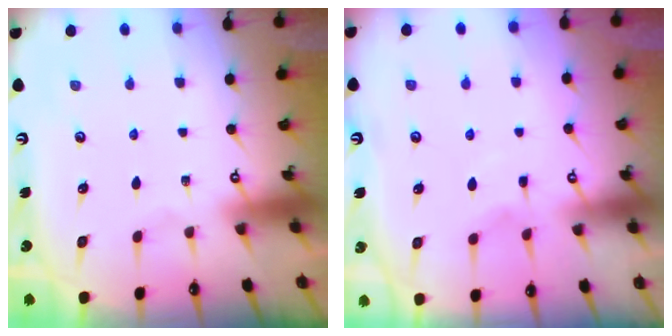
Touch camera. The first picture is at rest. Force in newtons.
{"total": 2.8, "press": 2.8, "slide": 0.5}